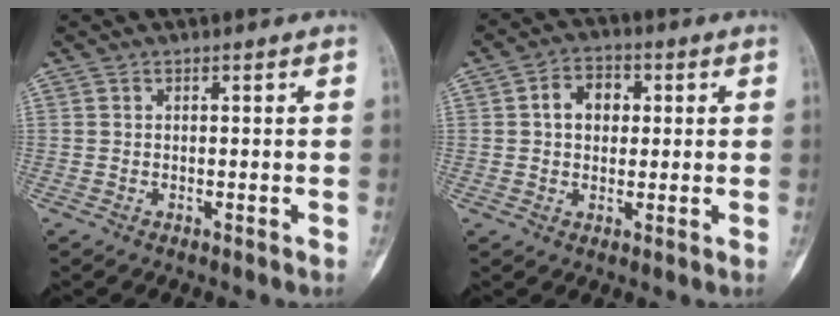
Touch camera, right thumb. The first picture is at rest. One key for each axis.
{"total": 6.5, "fx": 1.2, "fy": 4.8, "fz": 4.1, "tx": -0.045, "ty": 0.012, "tz": 0.014}